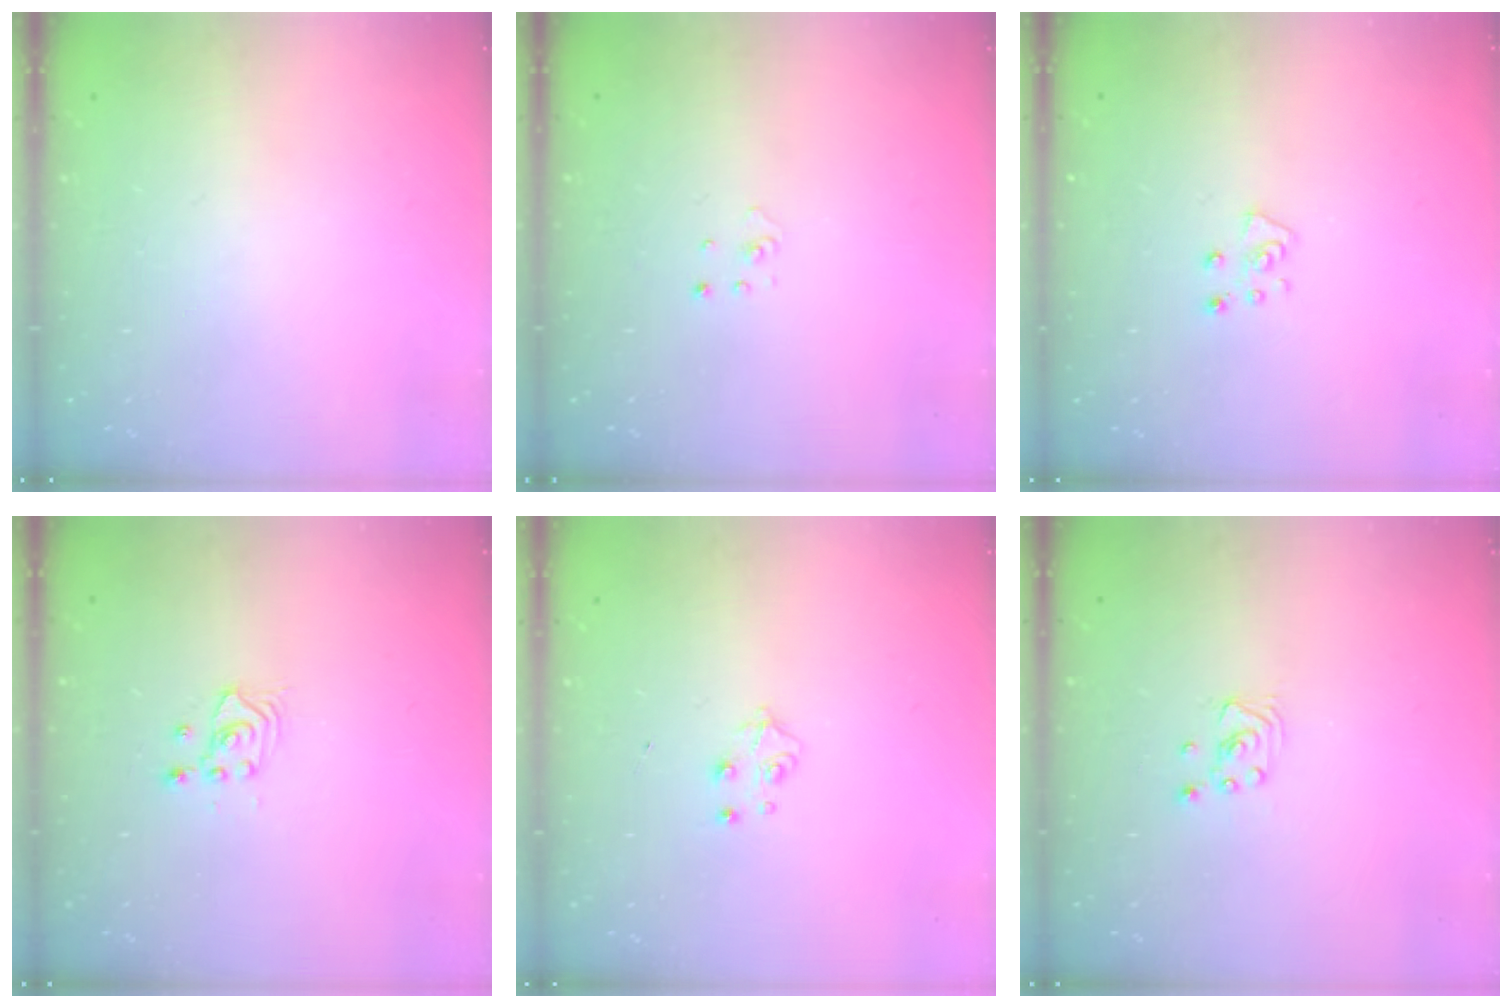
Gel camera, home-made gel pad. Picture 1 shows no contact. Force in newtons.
{"total": 1.5, "press": 1.5, "slide": 0.1}
{"total": 5.7, "press": 5.7, "slide": 0.7}
{"total": 3.2, "press": 3.2, "slide": 0.4}
{"total": 4.4, "press": 4.4, "slide": 0.7}
{"total": 2.3, "press": 2.3, "slide": 0.2}